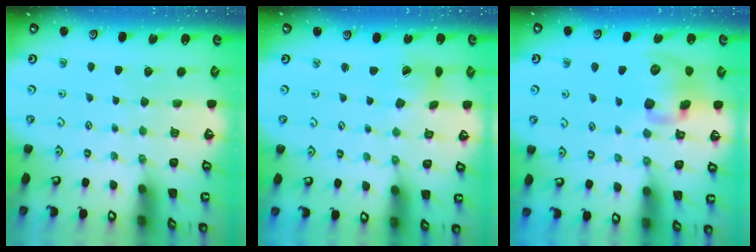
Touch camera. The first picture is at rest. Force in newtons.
{"total": 2.4, "press": 2.4, "slide": 0.3}
{"total": 13.9, "press": 13.7, "slide": 2.4}